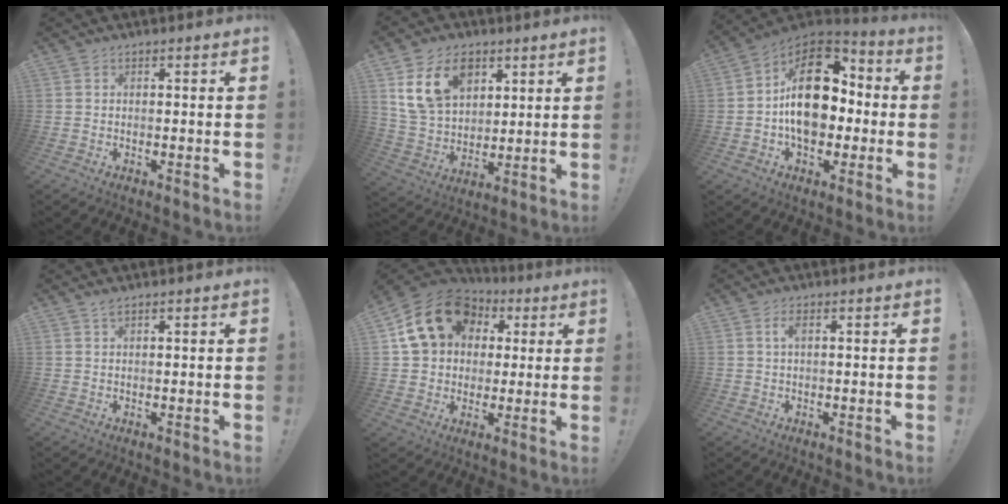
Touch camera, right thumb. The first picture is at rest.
{"total": 15.6, "force": [7.8, 10.7, 8.4], "torque": [-0.144, -0.027, 0.148]}
{"total": 21.6, "force": [1.0, 14.5, 15.9], "torque": [-0.243, 0.011, 0.024]}
{"total": 1.1, "force": [0.9, 0.2, 0.6], "torque": [-0.009, -0.001, 0.015]}
{"total": 17.2, "force": [6.4, 13.6, 8.5], "torque": [-0.130, -0.014, 0.129]}
{"total": 2.1, "force": [0.6, 0.5, 2.0], "torque": [-0.034, 0.001, 0.007]}